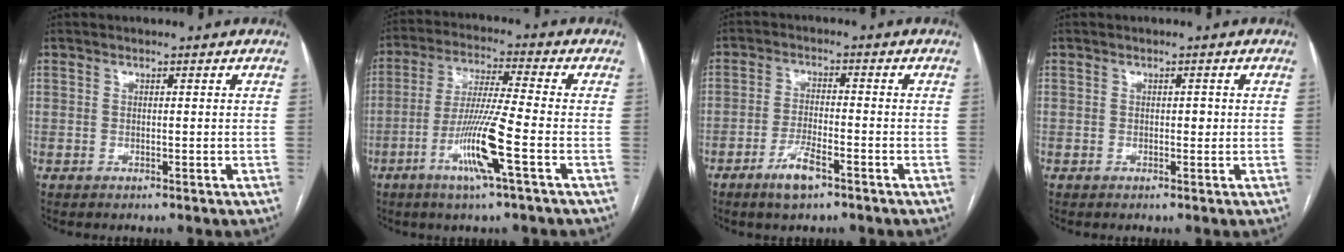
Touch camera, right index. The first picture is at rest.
{"total": 10.9, "force": [-4.3, -0.7, 10.0], "torque": [-0.197, -0.012, -0.085]}
{"total": 5.2, "force": [-3.4, 1.1, 3.8], "torque": [-0.076, -0.002, -0.060]}
{"total": 1.0, "force": [0.0, 0.6, 0.8], "torque": [-0.008, 0.003, -0.001]}